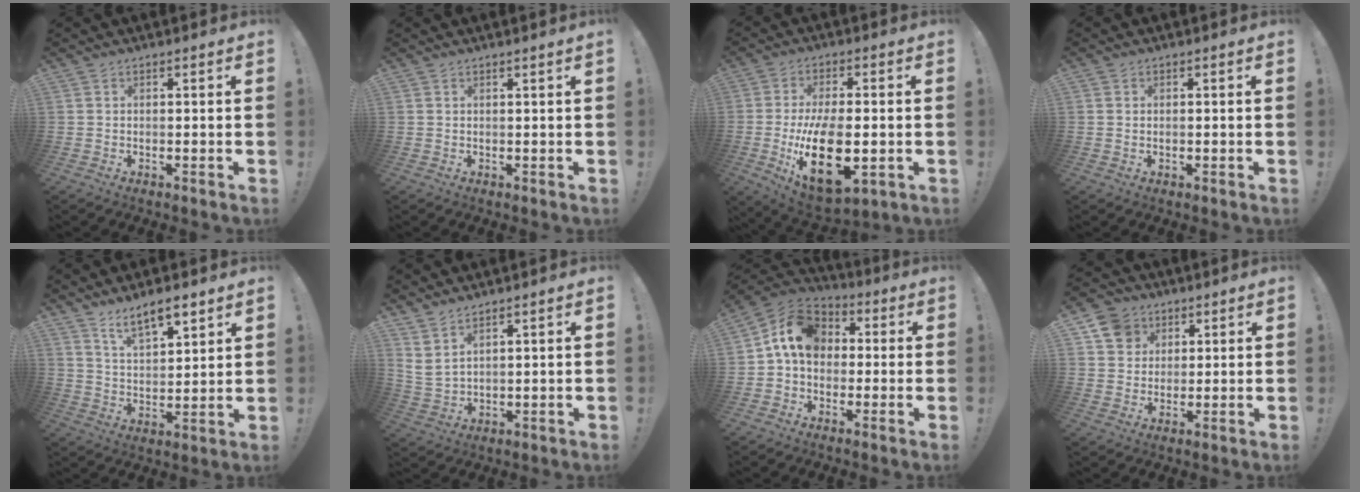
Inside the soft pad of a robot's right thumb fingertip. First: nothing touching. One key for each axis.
{"total": 1.1, "fx": 0.8, "fy": -0.4, "fz": 0.6, "tx": -0.002, "ty": -0.004, "tz": 0.012}
{"total": 19.5, "fx": -3.4, "fy": 9.6, "fz": 16.6, "tx": -0.300, "ty": -0.008, "tz": -0.046}
{"total": 0.5, "fx": 0.2, "fy": 0.5, "fz": 0.1, "tx": -0.004, "ty": 0.002, "tz": 0.003}
{"total": 9.3, "fx": 7.1, "fy": 3.2, "fz": 5.1, "tx": -0.076, "ty": -0.043, "tz": 0.128}
{"total": 4.1, "fx": 3.4, "fy": 0.9, "fz": 2.1, "tx": -0.047, "ty": -0.020, "tz": 0.066}
{"total": 12.8, "fx": 1.9, "fy": 9.7, "fz": 8.1, "tx": -0.128, "ty": 0.018, "tz": 0.042}
{"total": 8.8, "fx": 4.7, "fy": 7.1, "fz": 2.1, "tx": -0.027, "ty": -0.024, "tz": 0.095}